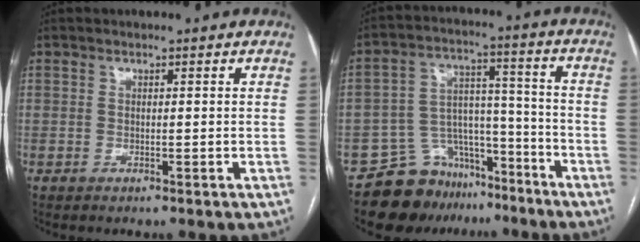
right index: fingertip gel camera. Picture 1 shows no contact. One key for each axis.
{"total": 11.3, "fx": -9.1, "fy": 6.5, "fz": 1.9, "tx": -0.023, "ty": 0.066, "tz": -0.146}